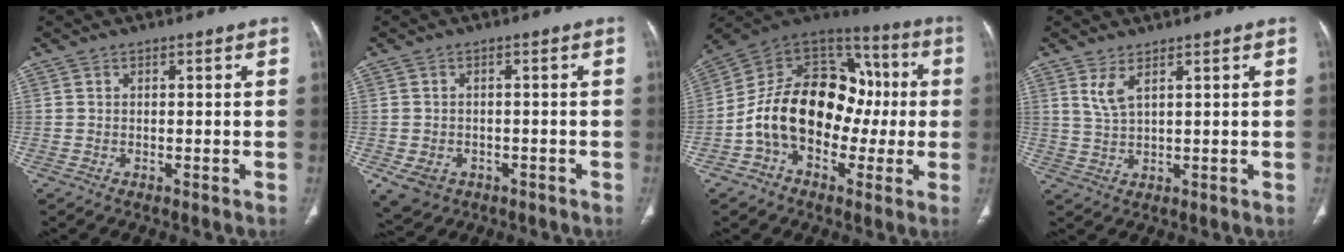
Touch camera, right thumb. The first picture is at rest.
{"total": 5.7, "force": [-2.5, 4.5, 2.5], "torque": [-0.046, 0.010, -0.026]}
{"total": 20.6, "force": [-2.5, 14.8, 14.1], "torque": [-0.197, 0.062, -0.047]}
{"total": 3.6, "force": [2.0, 1.0, 2.8], "torque": [-0.064, -0.012, 0.050]}